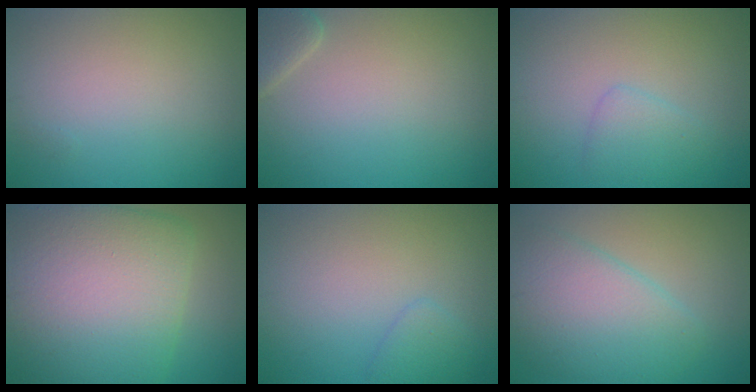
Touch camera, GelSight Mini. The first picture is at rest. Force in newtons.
{"total": 2.6, "press": 2.6, "slide": 0.2}
{"total": 1.8, "press": 1.8, "slide": 0.1}
{"total": 15.3, "press": 15.3, "slide": 0.6}
{"total": 1.4, "press": 1.4, "slide": 0.1}
{"total": 5.8, "press": 5.8, "slide": 0.1}